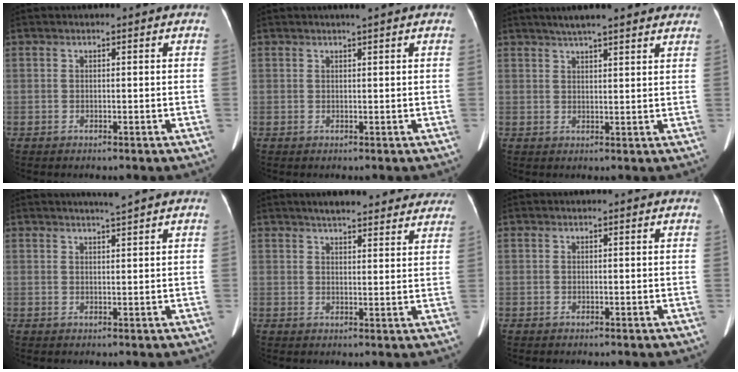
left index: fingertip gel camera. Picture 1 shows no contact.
{"total": 1.2, "force": [0.9, -0.2, 0.7], "torque": [-0.012, 0.002, 0.018]}
{"total": 12.5, "force": [10.5, 1.9, 6.6], "torque": [-0.090, 0.034, 0.133]}
{"total": 2.2, "force": [1.8, -0.8, 0.9], "torque": [-0.009, -0.004, 0.032]}
{"total": 15.7, "force": [13.8, 3.6, 6.7], "torque": [-0.073, 0.023, 0.166]}
{"total": 0.0}